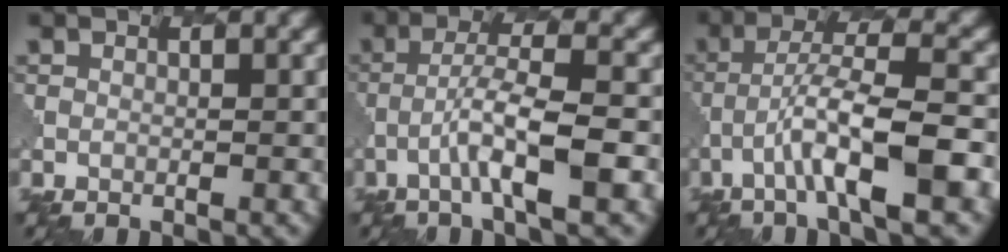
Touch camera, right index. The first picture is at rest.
{"total": 5.3, "force": [-1.8, 0.5, 4.9], "torque": [-0.088, 0.012, -0.035]}
{"total": 7.0, "force": [-2.7, 1.0, 6.4], "torque": [-0.113, 0.013, -0.047]}